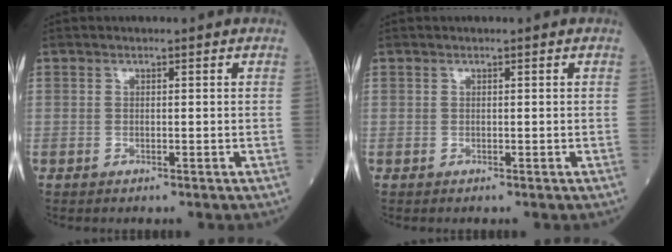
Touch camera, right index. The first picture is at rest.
{"total": 0.0}